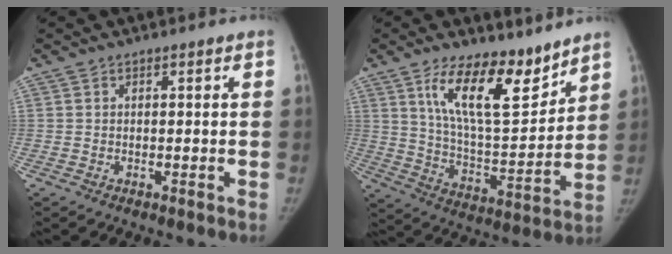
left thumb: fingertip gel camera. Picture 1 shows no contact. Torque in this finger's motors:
{"motor_torque": [0.78, 0.10, 1.45, -1.32, 0.42]}